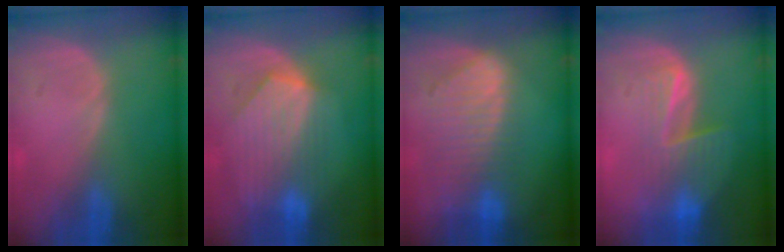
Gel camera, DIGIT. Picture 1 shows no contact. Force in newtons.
{"total": 8.6, "press": 7.8, "slide": 3.7}
{"total": 9.2, "press": 8.1, "slide": 4.4}
{"total": 7.4, "press": 6.7, "slide": 3.1}